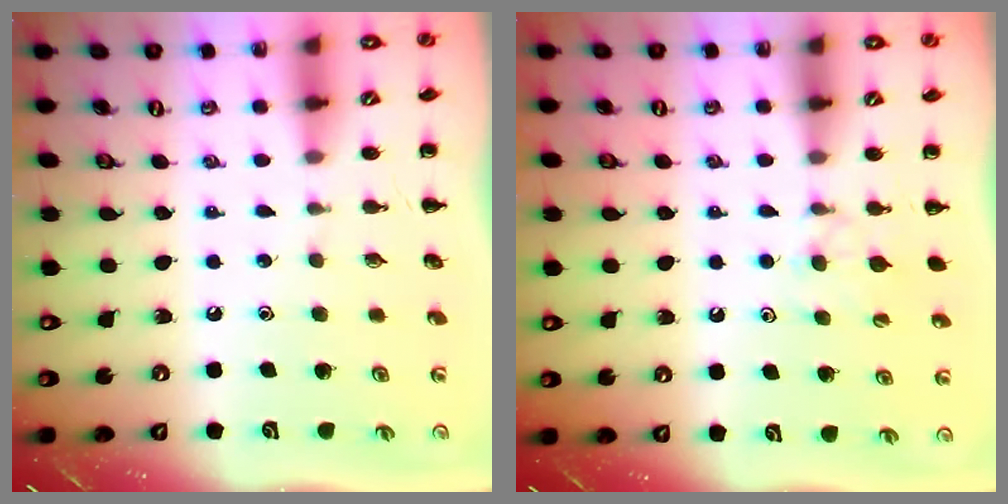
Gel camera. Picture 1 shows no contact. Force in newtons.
{"total": 5.3, "press": 5.0, "slide": 1.8}